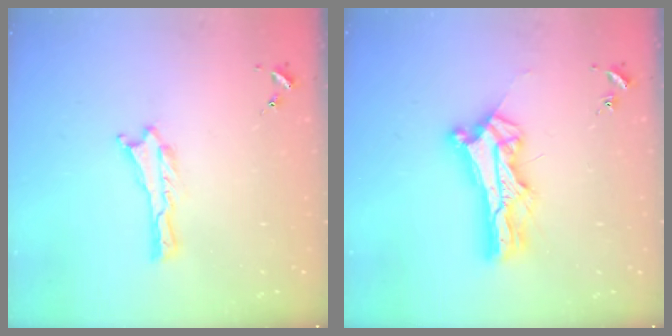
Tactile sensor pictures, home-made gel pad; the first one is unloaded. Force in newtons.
{"total": 9.8, "press": 9.8, "slide": 0.8}